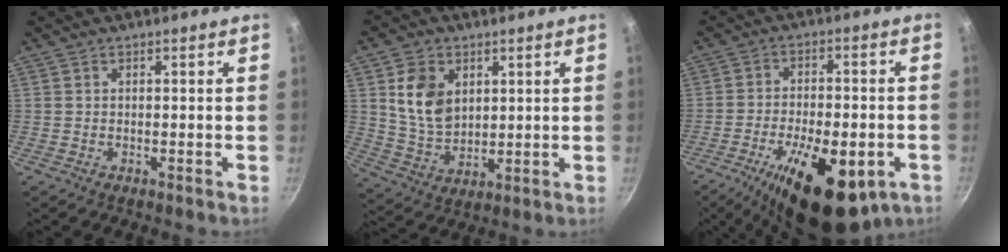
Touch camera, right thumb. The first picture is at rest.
{"total": 10.4, "force": [3.3, 7.6, 6.3], "torque": [-0.091, -0.025, 0.072]}
{"total": 19.6, "force": [-8.3, 8.4, 15.7], "torque": [-0.229, 0.012, -0.117]}